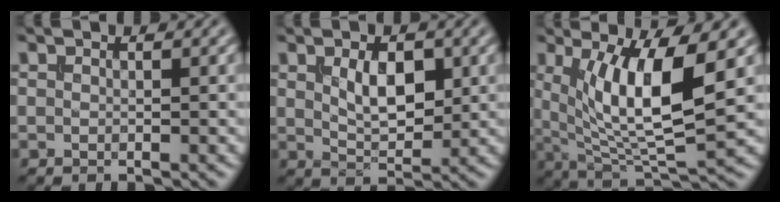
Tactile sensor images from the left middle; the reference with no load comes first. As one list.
[{"total": 3.9, "force": [1.0, 2.1, 3.2], "torque": [-0.061, -0.002, 0.020]}, {"total": 9.0, "force": [2.2, 2.7, 8.3], "torque": [-0.145, -0.018, 0.046]}]